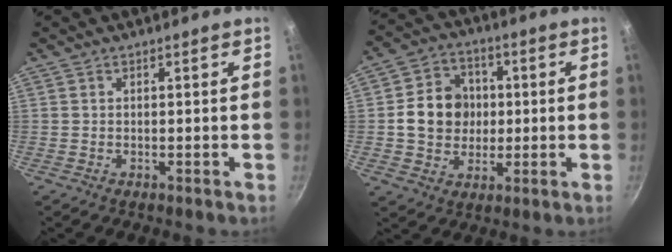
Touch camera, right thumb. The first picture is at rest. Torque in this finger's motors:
{"motor_torque": [1.16, 2.10, 0.99, -0.66, 0.10]}